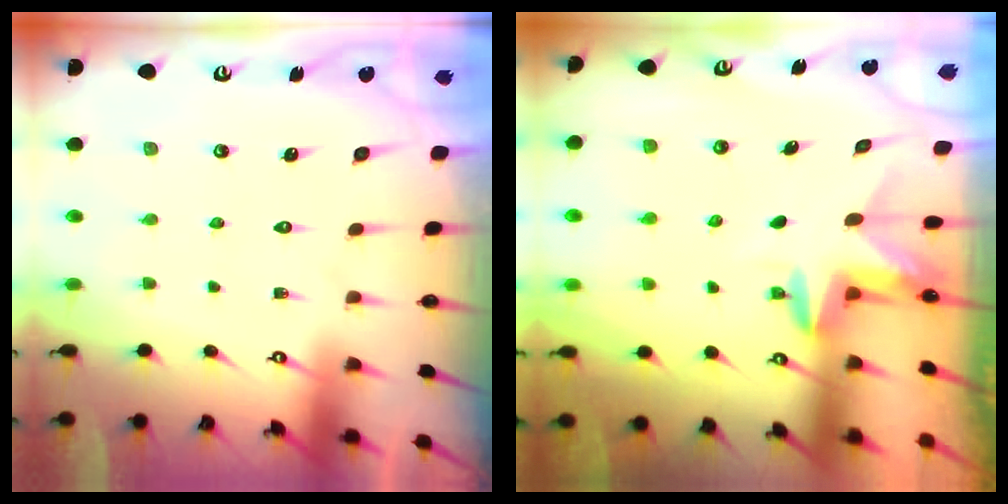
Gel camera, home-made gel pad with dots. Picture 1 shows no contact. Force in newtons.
{"total": 3.4, "press": 3.4, "slide": 0.3}